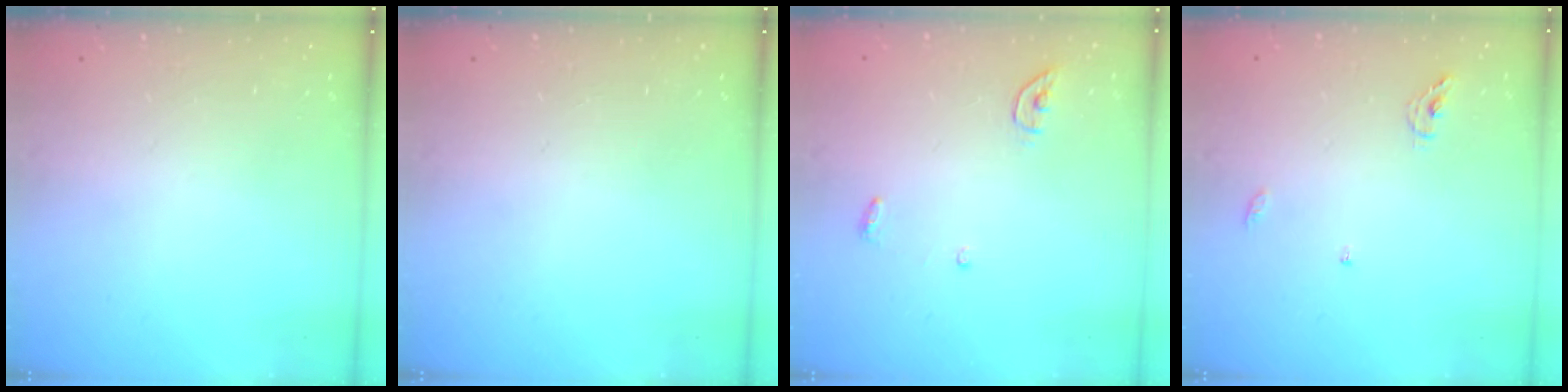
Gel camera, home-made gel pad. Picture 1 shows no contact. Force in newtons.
{"total": 0.0}
{"total": 3.9, "press": 3.8, "slide": 0.3}
{"total": 5.5, "press": 5.5, "slide": 0.4}